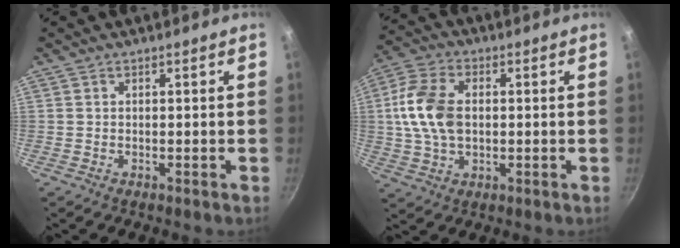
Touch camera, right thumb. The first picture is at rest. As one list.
[{"total": 12.0, "force": [0.8, 7.9, 9.1], "torque": [-0.172, 0.014, 0.006]}]